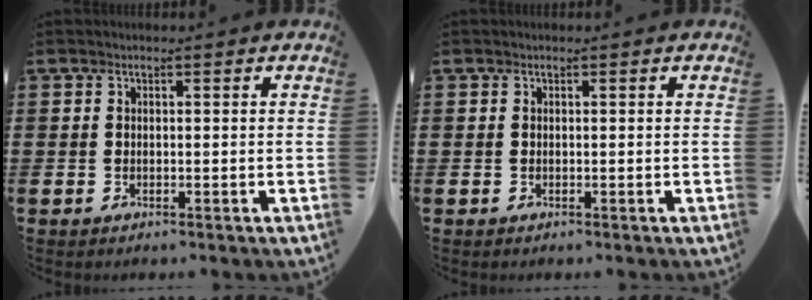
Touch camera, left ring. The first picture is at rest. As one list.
[{"total": 0.0}]